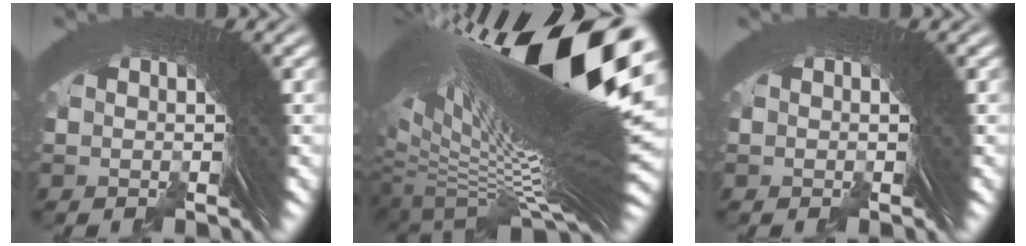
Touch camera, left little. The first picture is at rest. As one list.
[{"total": 32.3, "force": [4.0, 13.0, 29.3], "torque": [-0.465, 0.020, 0.066]}, {"total": 0.0}]